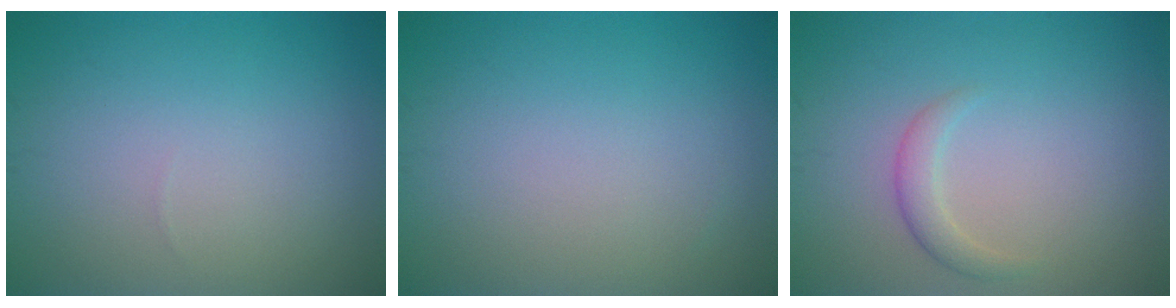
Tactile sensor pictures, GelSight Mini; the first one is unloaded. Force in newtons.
{"total": 0.0}
{"total": 1.6, "press": 1.6, "slide": 0.1}